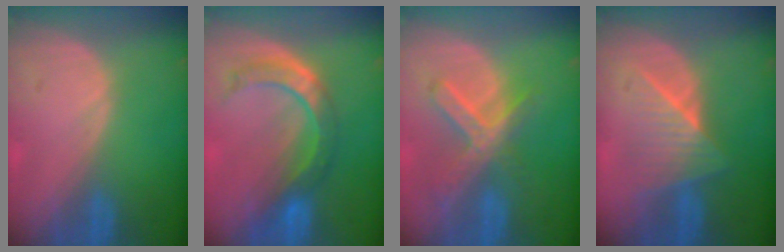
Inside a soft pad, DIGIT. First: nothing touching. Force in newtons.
{"total": 7.2, "press": 6.9, "slide": 2.2}
{"total": 7.3, "press": 6.3, "slide": 3.7}
{"total": 6.5, "press": 6.3, "slide": 1.5}